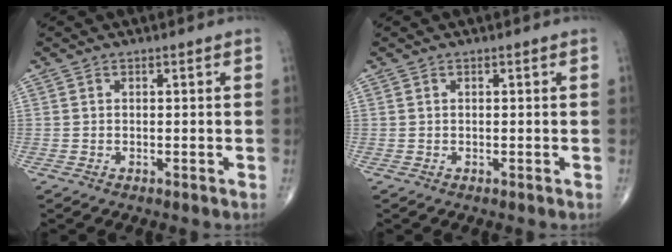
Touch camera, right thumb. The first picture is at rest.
{"total": 0.0}